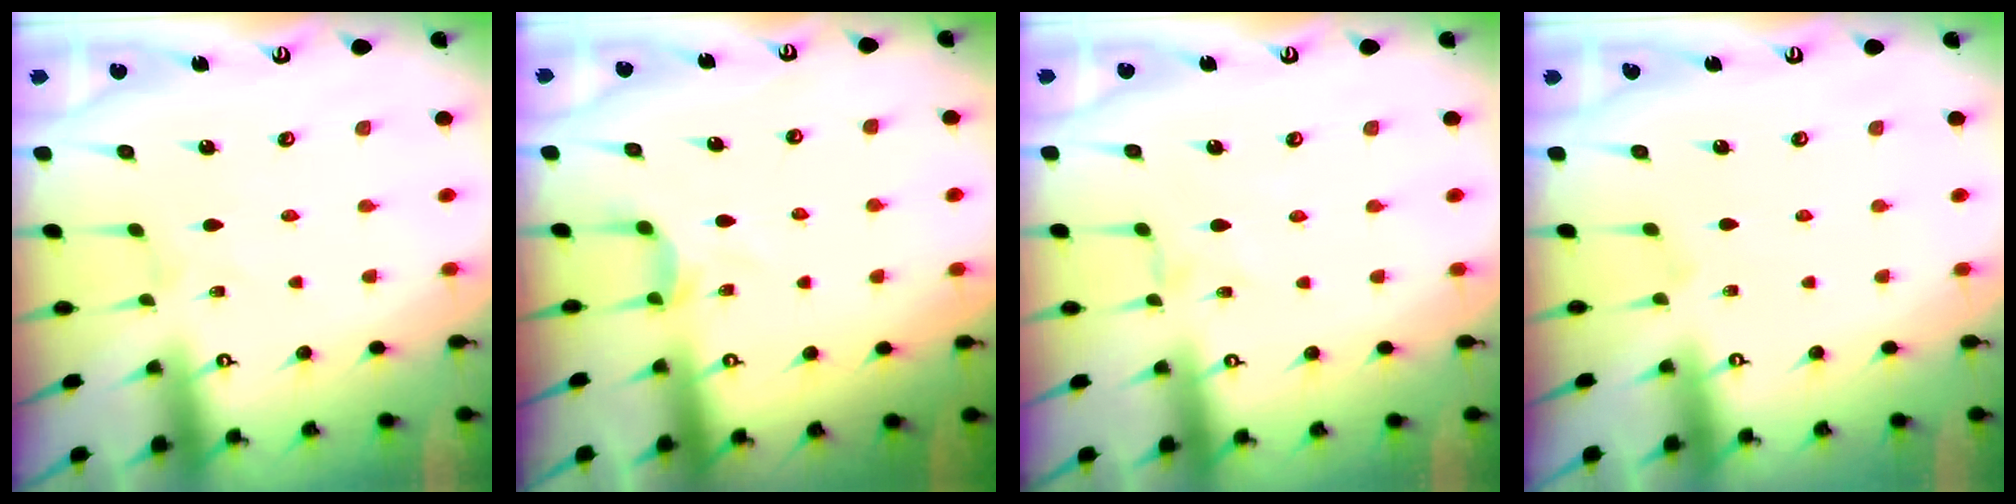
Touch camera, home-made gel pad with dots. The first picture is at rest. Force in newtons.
{"total": 3.1, "press": 3.1, "slide": 0.4}
{"total": 0.0}
{"total": 0.7, "press": 0.6, "slide": 0.3}